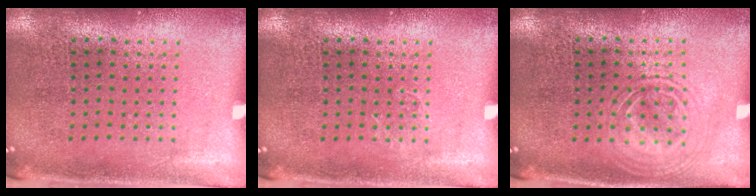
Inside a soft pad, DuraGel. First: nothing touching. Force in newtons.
{"total": 0.6, "press": 0.5, "slide": 0.2}
{"total": 1.4, "press": 1.3, "slide": 0.2}